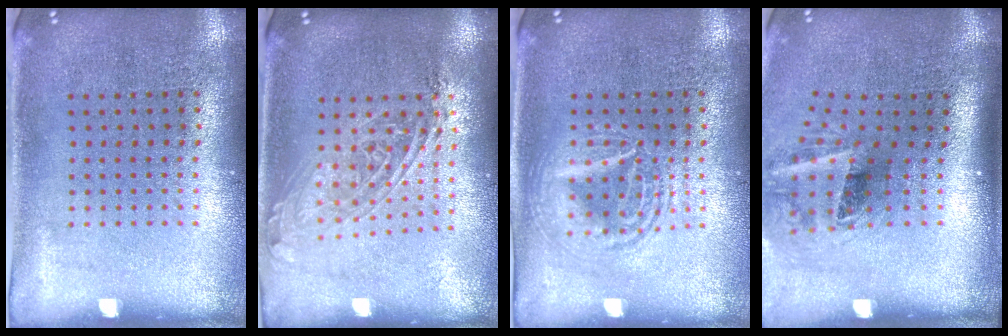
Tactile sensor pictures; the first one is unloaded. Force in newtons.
{"total": 1.7, "press": 1.4, "slide": 0.9}
{"total": 2.7, "press": 2.7, "slide": 0.3}
{"total": 2.1, "press": 1.3, "slide": 1.7}